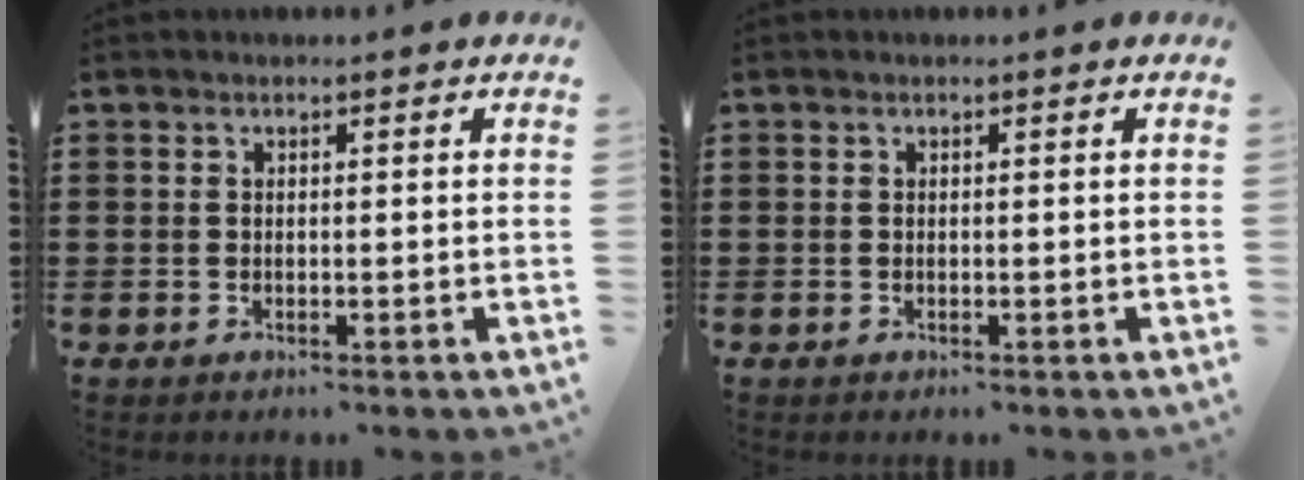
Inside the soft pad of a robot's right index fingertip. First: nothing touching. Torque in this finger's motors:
{"motor_torque": [0.00, 0.00, 0.00, 0.00]}